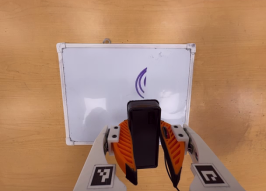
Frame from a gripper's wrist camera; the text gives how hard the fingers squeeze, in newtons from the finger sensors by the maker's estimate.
{"total": 6.5, "left": 6.2, "right": 6.8}